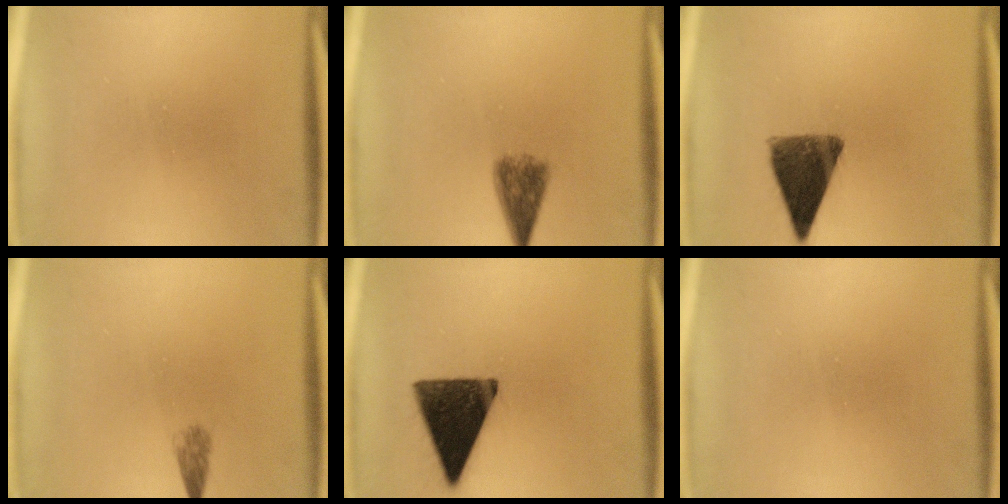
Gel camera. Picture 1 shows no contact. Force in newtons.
{"total": 4.8}
{"total": 10.3}
{"total": 1.8}
{"total": 14.4}
{"total": 0.0}